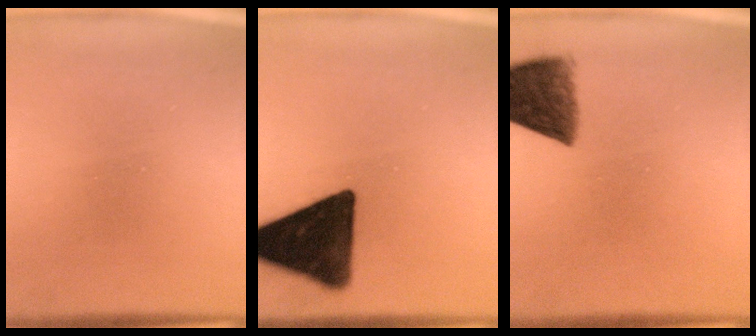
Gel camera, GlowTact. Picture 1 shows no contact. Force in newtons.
{"total": 16.7}
{"total": 9.1}